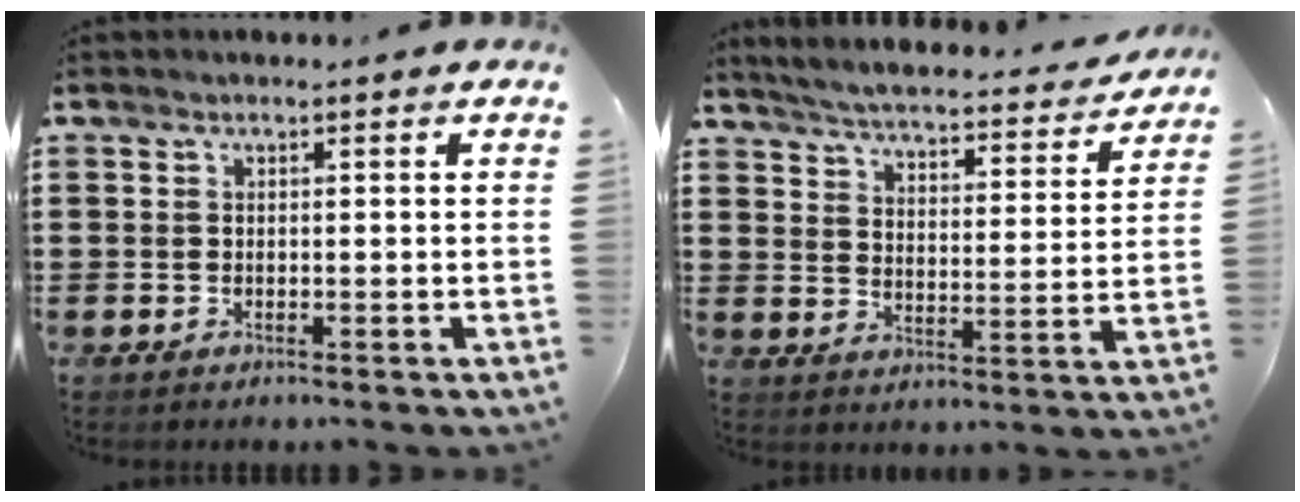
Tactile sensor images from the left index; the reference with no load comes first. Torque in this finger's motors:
{"motor_torque": [1.14, -0.99, 0.23, 0.10]}